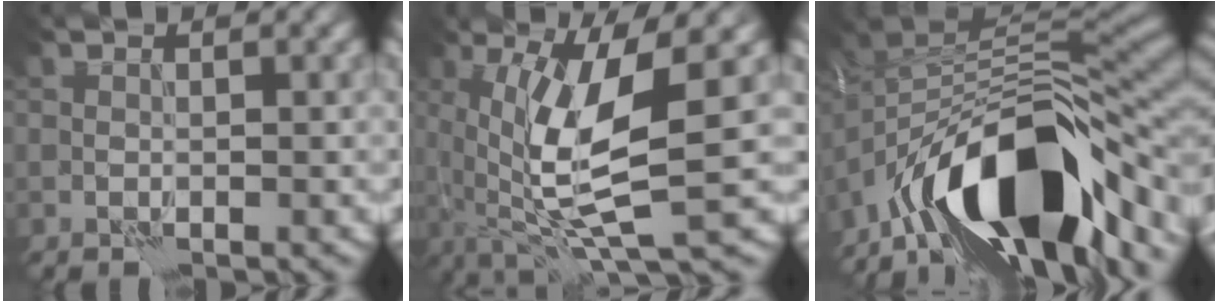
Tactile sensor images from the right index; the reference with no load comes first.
{"total": 7.8, "force": [1.6, 1.3, 7.5], "torque": [-0.147, -0.009, 0.036]}
{"total": 14.2, "force": [-7.3, 6.6, 10.3], "torque": [-0.170, 0.014, -0.117]}